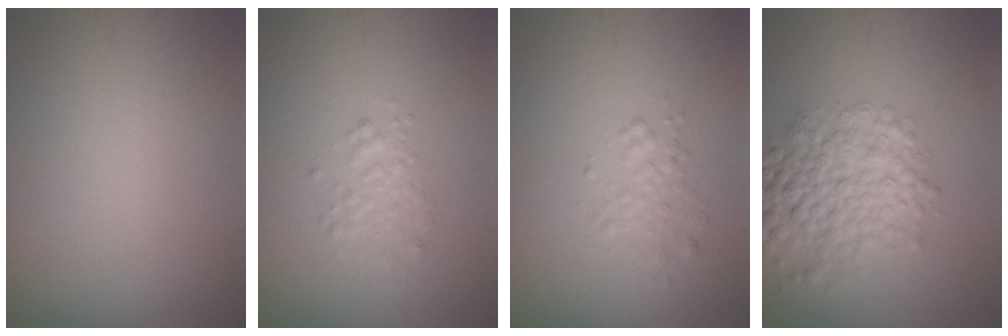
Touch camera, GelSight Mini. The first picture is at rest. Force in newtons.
{"total": 1.8, "press": 1.8, "slide": 0.0}
{"total": 1.6, "press": 1.6, "slide": 0.1}
{"total": 6.0, "press": 6.0, "slide": 0.2}